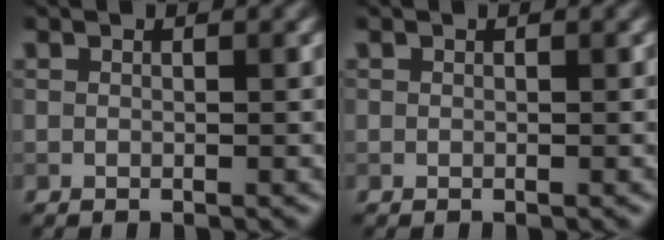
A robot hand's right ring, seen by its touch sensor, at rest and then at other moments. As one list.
[{"total": 0.0}]